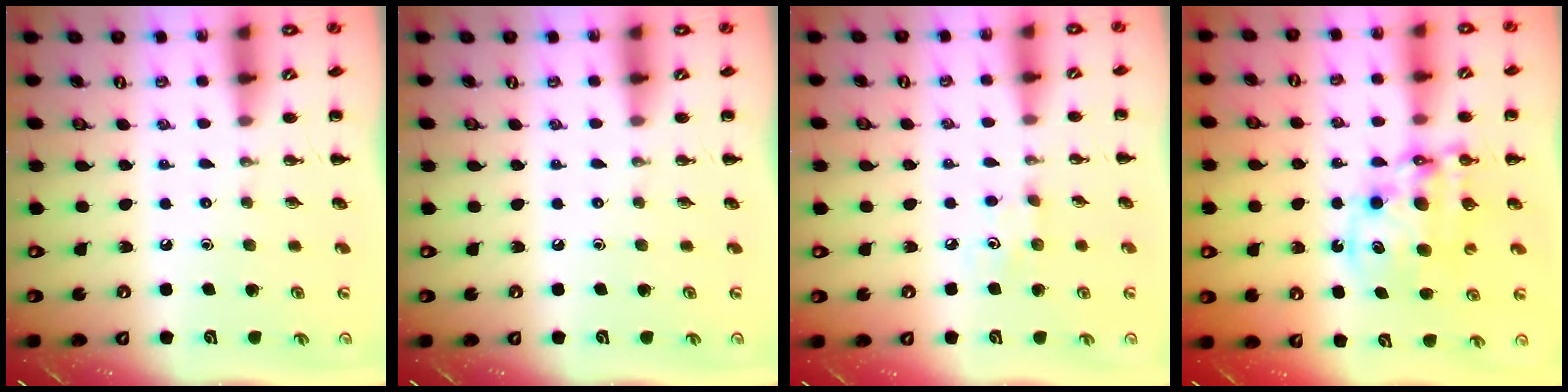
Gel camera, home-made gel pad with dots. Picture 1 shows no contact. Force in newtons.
{"total": 0.0}
{"total": 3.7, "press": 3.6, "slide": 0.9}
{"total": 11.6, "press": 11.2, "slide": 2.8}